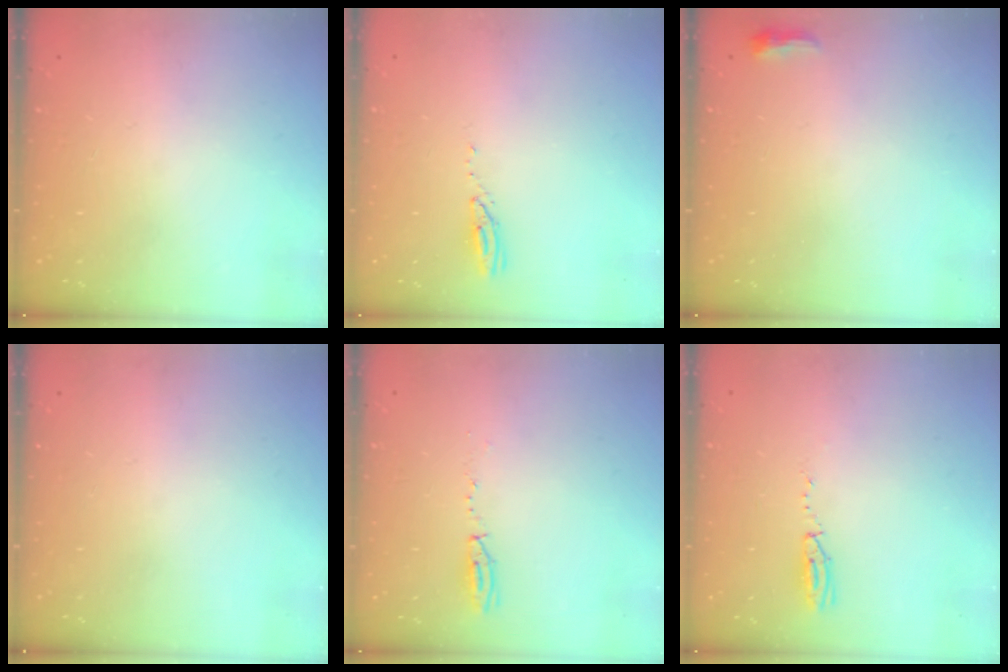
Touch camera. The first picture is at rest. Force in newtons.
{"total": 3.0, "press": 2.9, "slide": 0.3}
{"total": 3.6, "press": 3.4, "slide": 1.0}
{"total": 0.0}
{"total": 3.9, "press": 3.8, "slide": 0.9}
{"total": 3.5, "press": 2.8, "slide": 2.2}